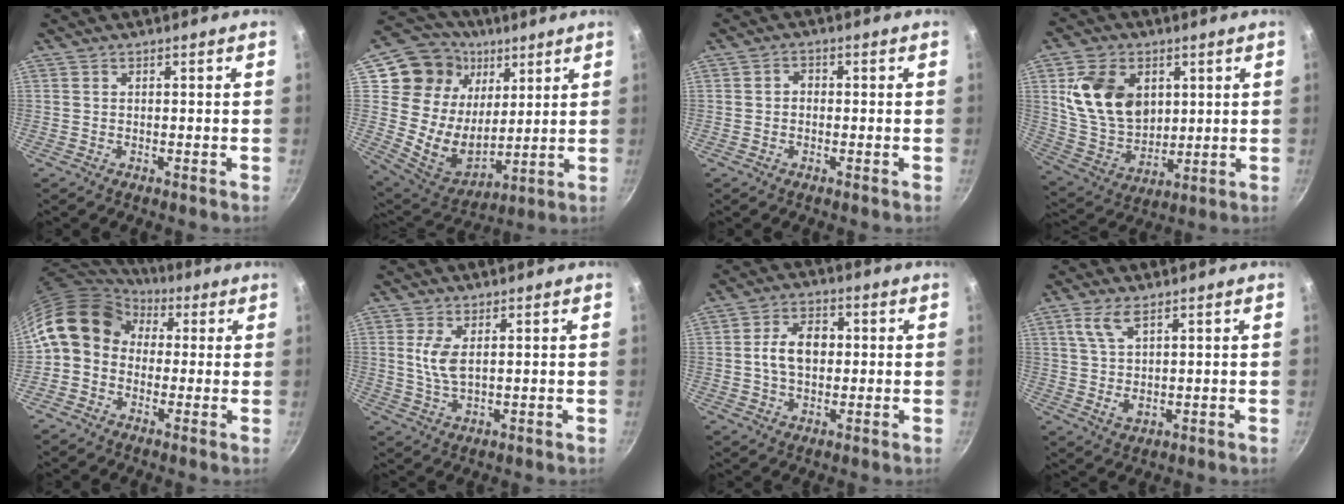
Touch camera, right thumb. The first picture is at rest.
{"total": 18.9, "force": [7.6, 15.2, 8.3], "torque": [-0.109, -0.038, 0.142]}
{"total": 1.8, "force": [-0.3, 1.5, 1.0], "torque": [-0.011, 0.010, -0.008]}
{"total": 15.9, "force": [4.2, 11.4, 10.2], "torque": [-0.161, -0.019, 0.090]}
{"total": 12.4, "force": [2.4, 10.0, 6.8], "torque": [-0.105, 0.028, 0.019]}
{"total": 4.9, "force": [1.2, 2.2, 4.2], "torque": [-0.086, -0.007, 0.026]}
{"total": 8.3, "force": [0.5, 5.7, 6.1], "torque": [-0.084, 0.014, 0.000]}
{"total": 6.0, "force": [2.9, 2.5, 4.6], "torque": [-0.085, -0.015, 0.063]}